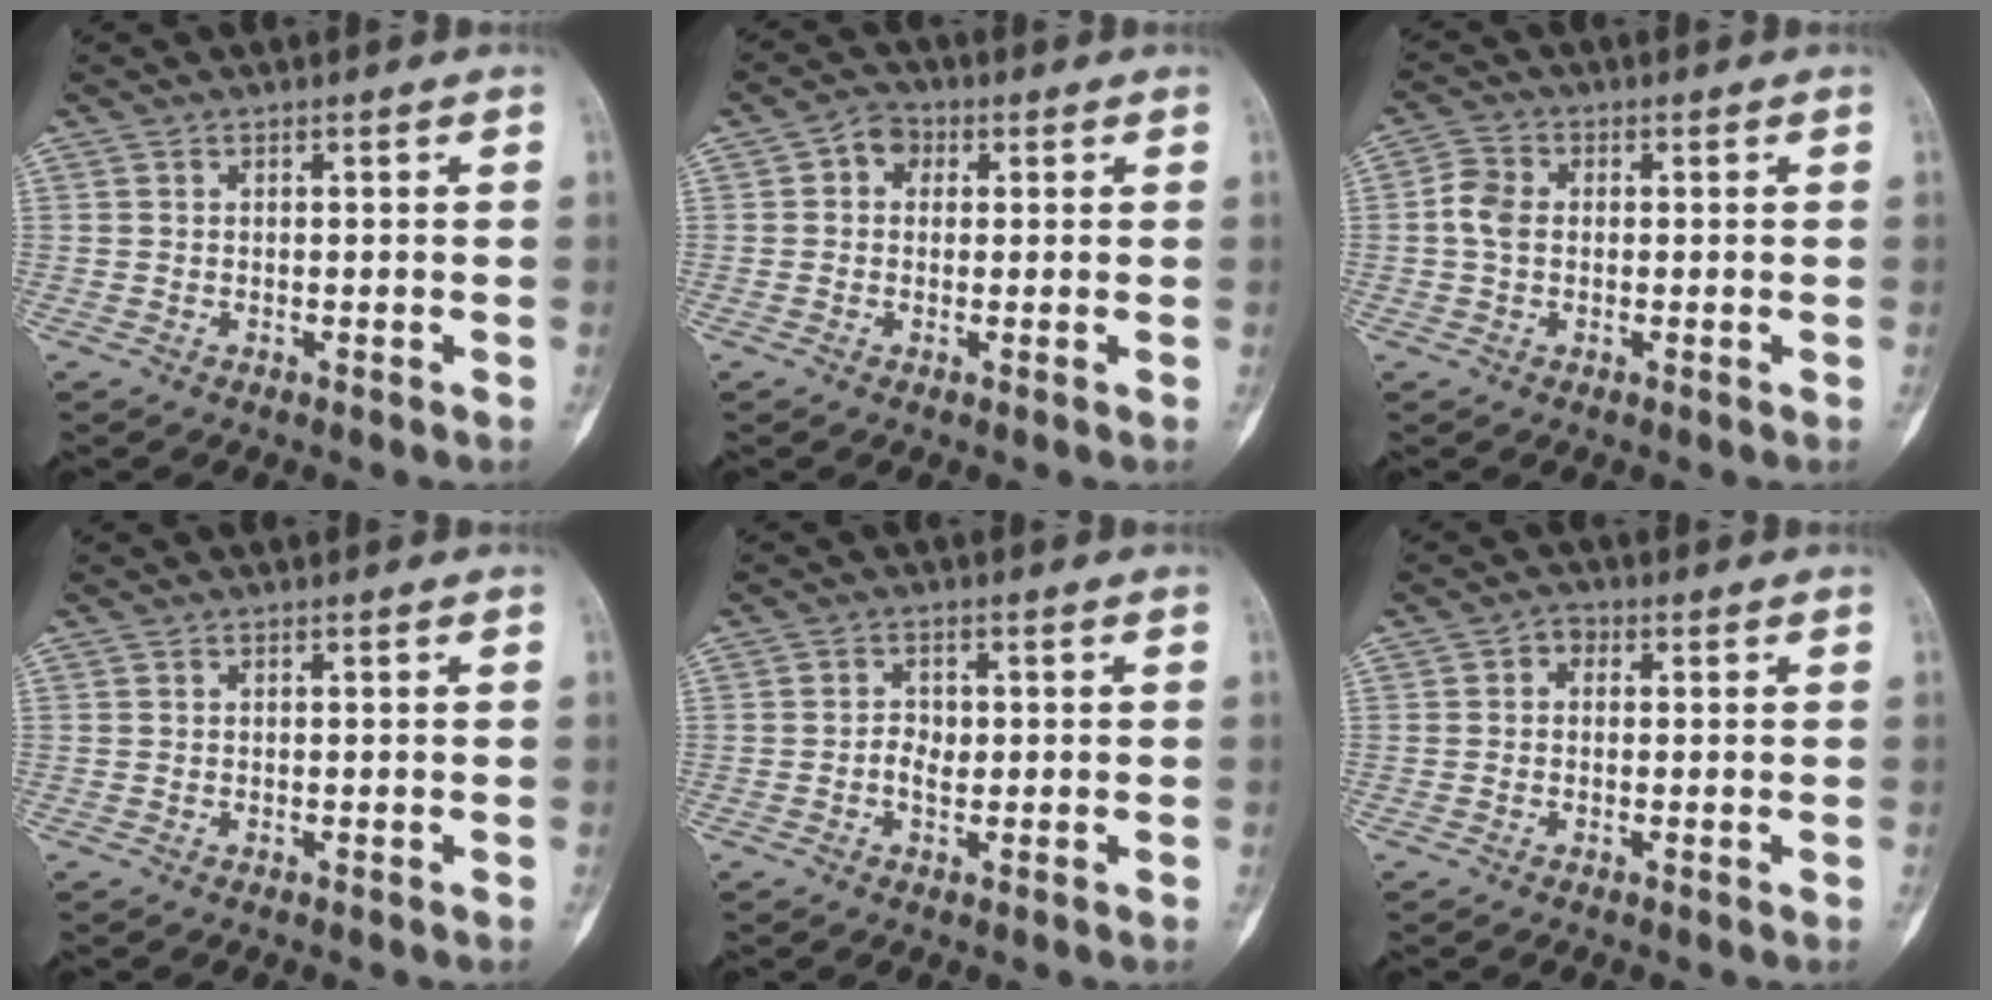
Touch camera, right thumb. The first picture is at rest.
{"total": 3.9, "force": [0.8, 3.3, 2.0], "torque": [-0.010, 0.009, 0.005]}
{"total": 4.3, "force": [-0.1, 3.2, 2.9], "torque": [-0.061, 0.011, -0.009]}
{"total": 0.0}
{"total": 2.4, "force": [-0.3, 1.7, 1.7], "torque": [-0.020, 0.005, -0.008]}
{"total": 2.1, "force": [0.2, 1.7, 1.2], "torque": [-0.003, 0.007, -0.006]}